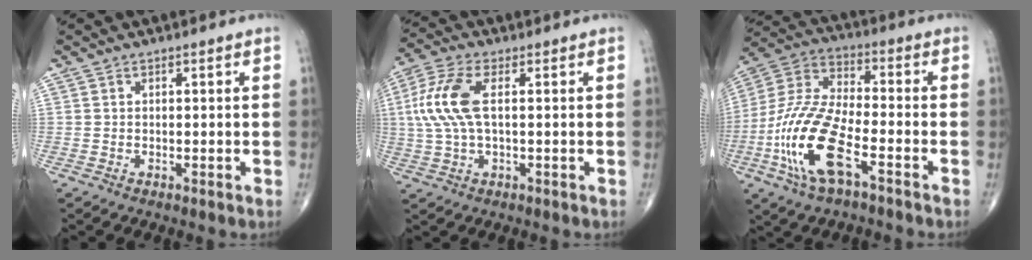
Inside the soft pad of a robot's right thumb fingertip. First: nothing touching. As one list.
[{"total": 9.5, "force": [1.5, 3.8, 8.6], "torque": [-0.220, 0.015, 0.028]}, {"total": 17.3, "force": [-6.9, 6.5, 14.4], "torque": [-0.314, 0.027, -0.130]}]